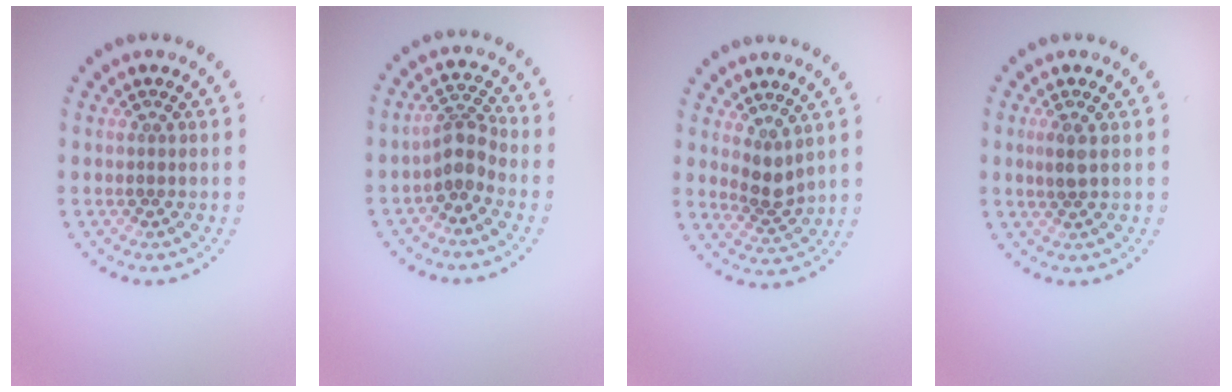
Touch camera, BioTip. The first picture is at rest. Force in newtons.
{"total": 2.7, "press": 2.1, "slide": 1.8}
{"total": 2.3, "press": 1.9, "slide": 1.3}
{"total": 1.5, "press": 1.4, "slide": 0.6}